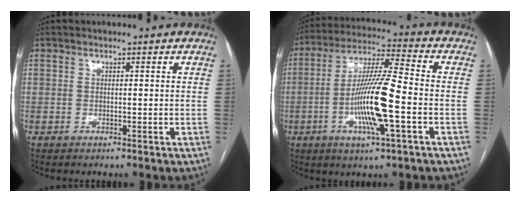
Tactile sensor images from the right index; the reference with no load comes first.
{"total": 13.9, "force": [-3.6, 0.8, 13.4], "torque": [-0.258, -0.004, -0.070]}